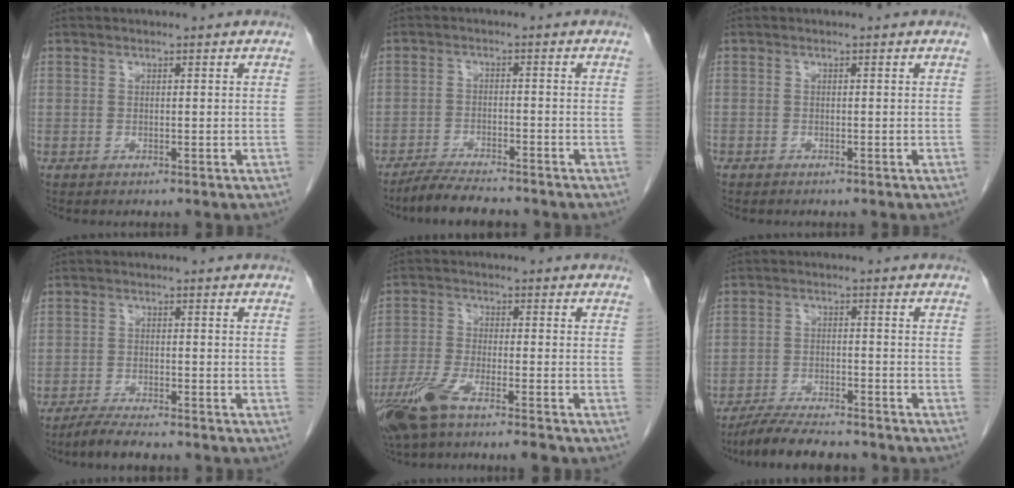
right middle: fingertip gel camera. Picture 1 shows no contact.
{"total": 6.2, "force": [-5.5, 1.0, 2.5], "torque": [-0.043, -0.016, -0.096]}
{"total": 0.5, "force": [-0.4, 0.1, 0.2], "torque": [-0.006, 0.000, -0.007]}
{"total": 4.1, "force": [-3.6, 0.6, 1.9], "torque": [-0.037, -0.011, -0.063]}
{"total": 8.6, "force": [-6.2, 0.9, 5.9], "torque": [-0.116, -0.016, -0.114]}
{"total": 8.4, "force": [-7.5, 1.5, 3.6], "torque": [-0.058, -0.017, -0.125]}